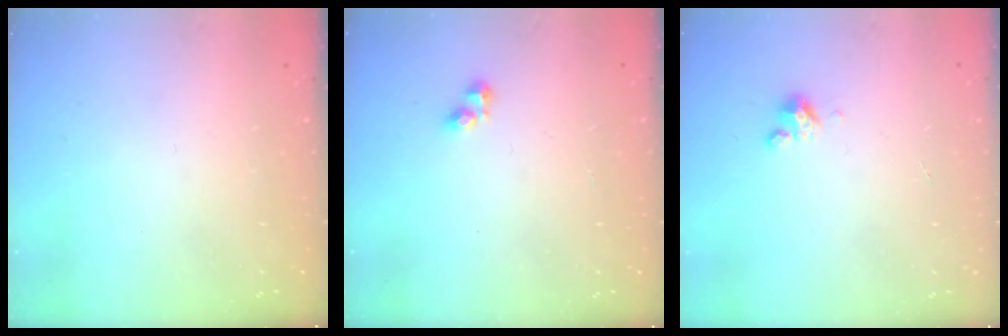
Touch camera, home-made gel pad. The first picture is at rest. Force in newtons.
{"total": 2.8, "press": 2.8, "slide": 0.3}
{"total": 3.4, "press": 3.4, "slide": 0.3}